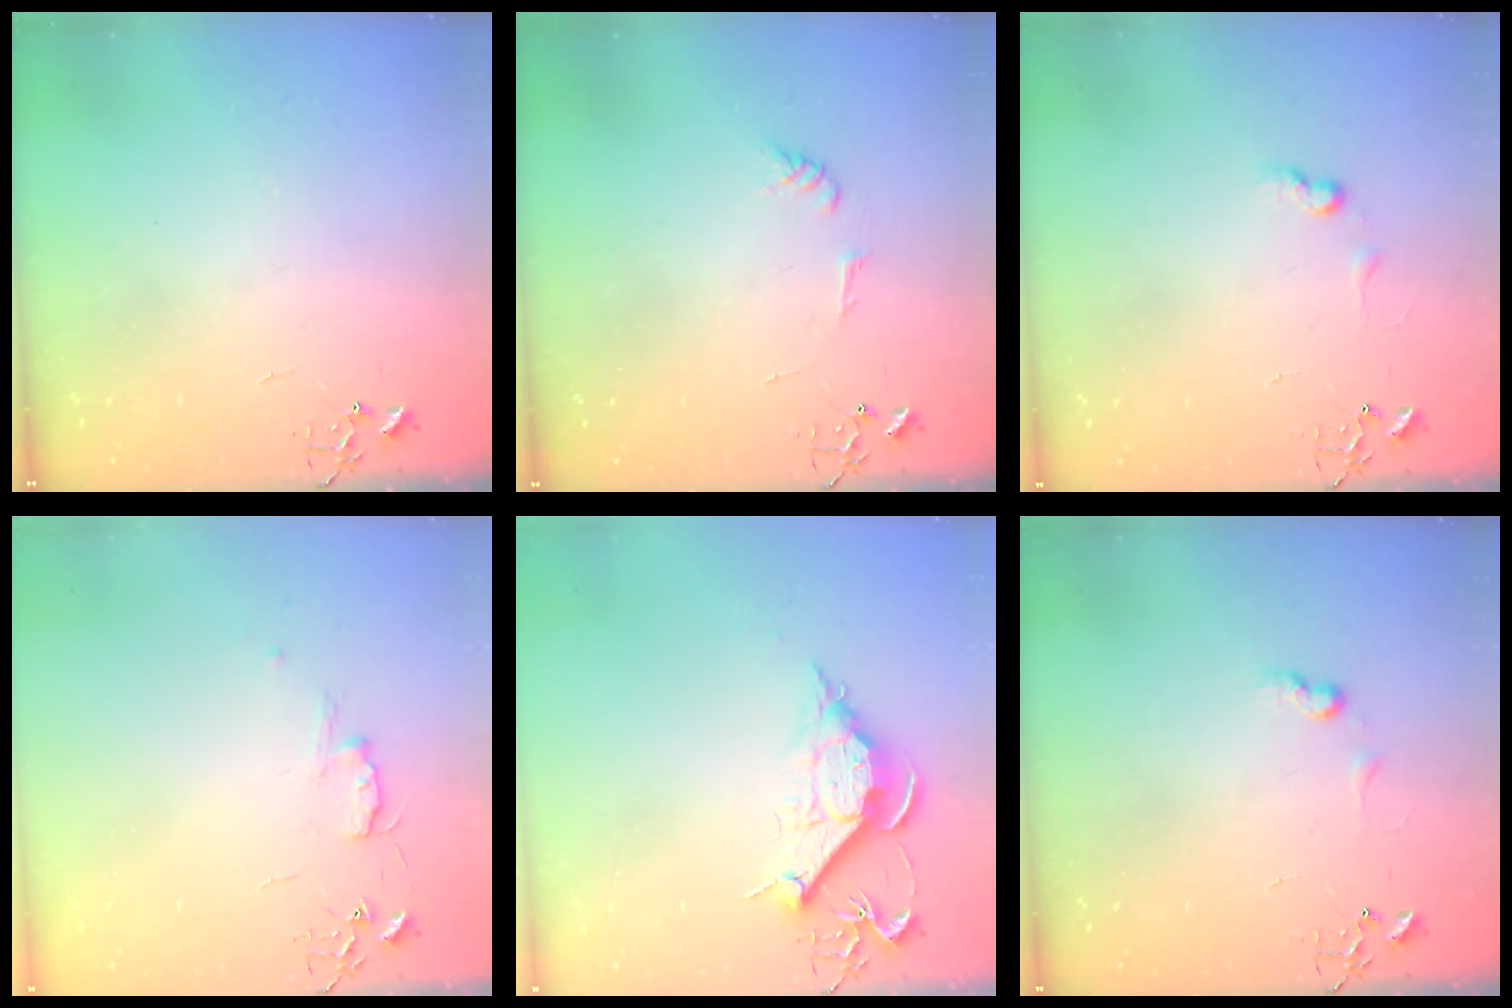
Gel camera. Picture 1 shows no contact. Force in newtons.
{"total": 5.9, "press": 5.9, "slide": 0.6}
{"total": 6.0, "press": 6.0, "slide": 0.8}
{"total": 5.8, "press": 5.7, "slide": 0.7}
{"total": 10.2, "press": 10.2, "slide": 1.0}
{"total": 6.0, "press": 6.0, "slide": 0.8}